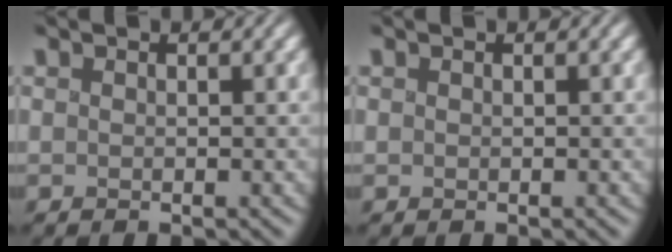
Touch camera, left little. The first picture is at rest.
{"total": 0.0}